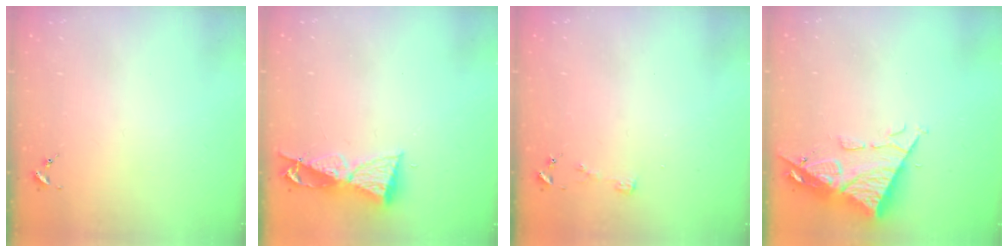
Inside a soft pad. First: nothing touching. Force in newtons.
{"total": 8.7, "press": 8.6, "slide": 1.0}
{"total": 3.3, "press": 3.3, "slide": 0.4}
{"total": 13.0, "press": 12.9, "slide": 1.4}